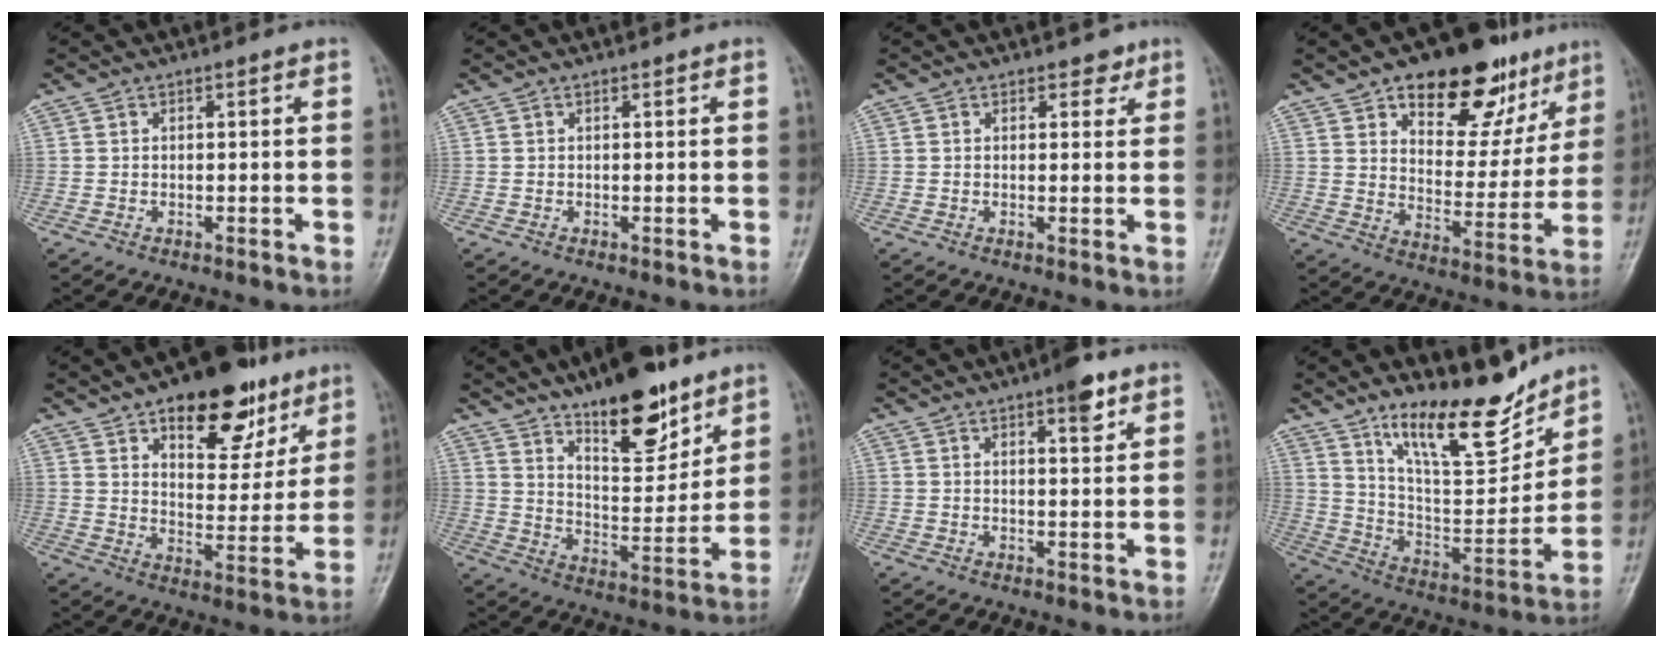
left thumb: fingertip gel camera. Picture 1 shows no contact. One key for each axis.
{"total": 0.0}
{"total": 2.0, "fx": 1.4, "fy": 1.3, "fz": 0.7, "tx": 0.008, "ty": -0.007, "tz": 0.014}
{"total": 20.6, "fx": 12.0, "fy": 10.8, "fz": 12.8, "tx": -0.120, "ty": -0.045, "tz": 0.182}
{"total": 17.7, "fx": 10.5, "fy": 8.7, "fz": 11.3, "tx": -0.101, "ty": -0.049, "tz": 0.158}
{"total": 16.8, "fx": 11.5, "fy": 6.2, "fz": 10.5, "tx": -0.120, "ty": -0.076, "tz": 0.192}
{"total": 4.9, "fx": 3.0, "fy": 1.4, "fz": 3.6, "tx": -0.041, "ty": -0.015, "tz": 0.040}
{"total": 16.9, "fx": 12.9, "fy": 4.9, "fz": 9.8, "tx": -0.118, "ty": -0.091, "tz": 0.227}